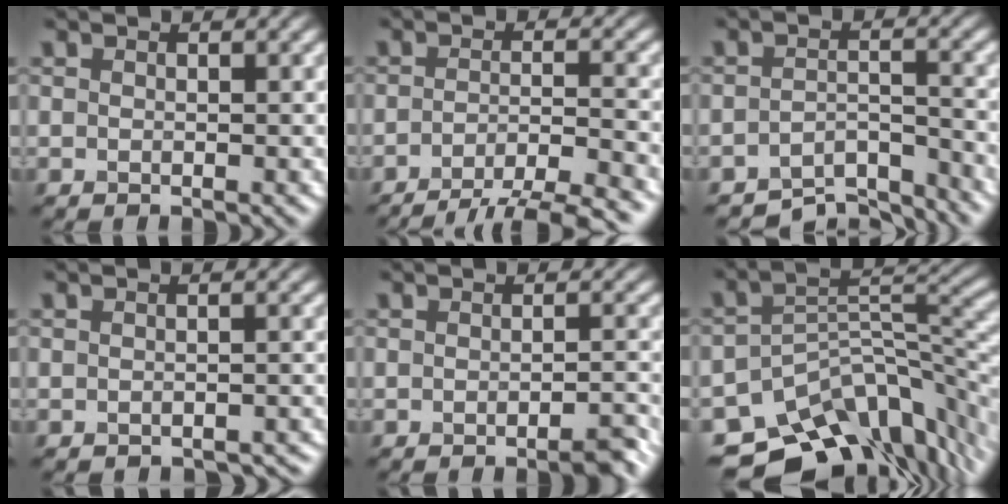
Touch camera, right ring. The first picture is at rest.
{"total": 6.4, "force": [-4.8, 1.4, 4.0], "torque": [-0.055, -0.002, -0.071]}
{"total": 5.4, "force": [-5.1, 1.1, 1.4], "torque": [-0.022, -0.004, -0.081]}
{"total": 2.1, "force": [-2.0, 0.4, 0.3], "torque": [0.004, -0.002, -0.020]}
{"total": 2.4, "force": [-1.6, 0.4, 1.7], "torque": [-0.016, 0.003, -0.028]}
{"total": 12.7, "force": [-8.4, 6.6, 6.8], "torque": [-0.108, -0.007, -0.135]}